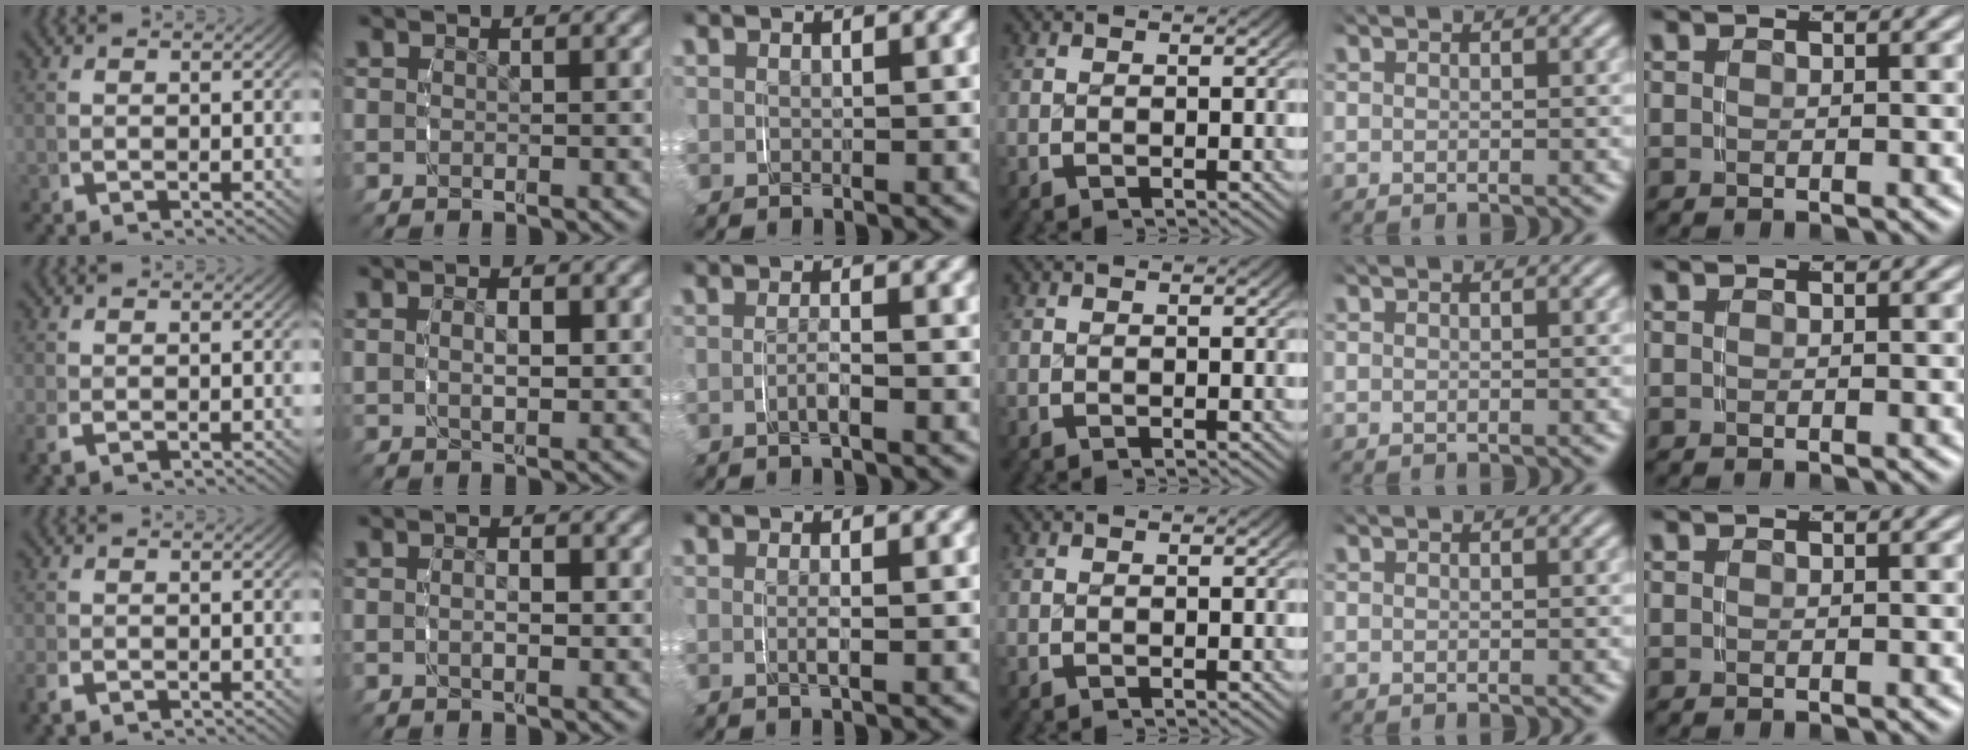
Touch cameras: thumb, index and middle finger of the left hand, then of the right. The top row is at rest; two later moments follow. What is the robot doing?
{"motion": "grasp_and_lifting", "object": "toothpaste"}